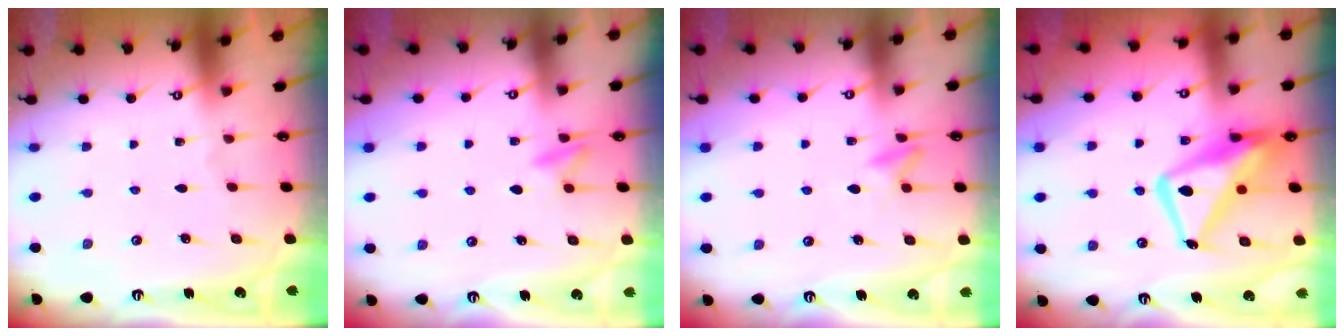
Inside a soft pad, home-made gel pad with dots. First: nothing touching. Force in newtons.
{"total": 8.7, "press": 8.6, "slide": 0.8}
{"total": 6.7, "press": 6.6, "slide": 1.2}
{"total": 16.4, "press": 16.3, "slide": 1.5}